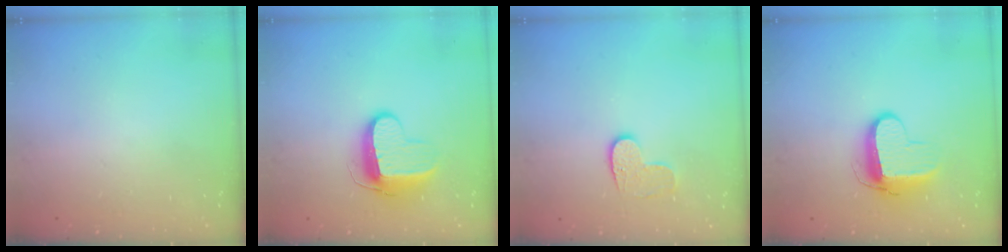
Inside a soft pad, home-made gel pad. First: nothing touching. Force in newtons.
{"total": 10.3, "press": 10.3, "slide": 1.0}
{"total": 6.6, "press": 6.6, "slide": 0.3}
{"total": 9.5, "press": 9.5, "slide": 0.8}